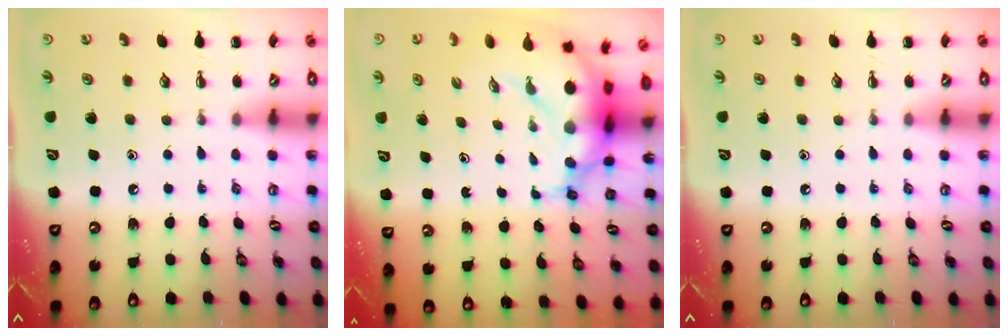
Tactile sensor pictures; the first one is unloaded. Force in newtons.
{"total": 10.6, "press": 10.3, "slide": 2.5}
{"total": 0.0}